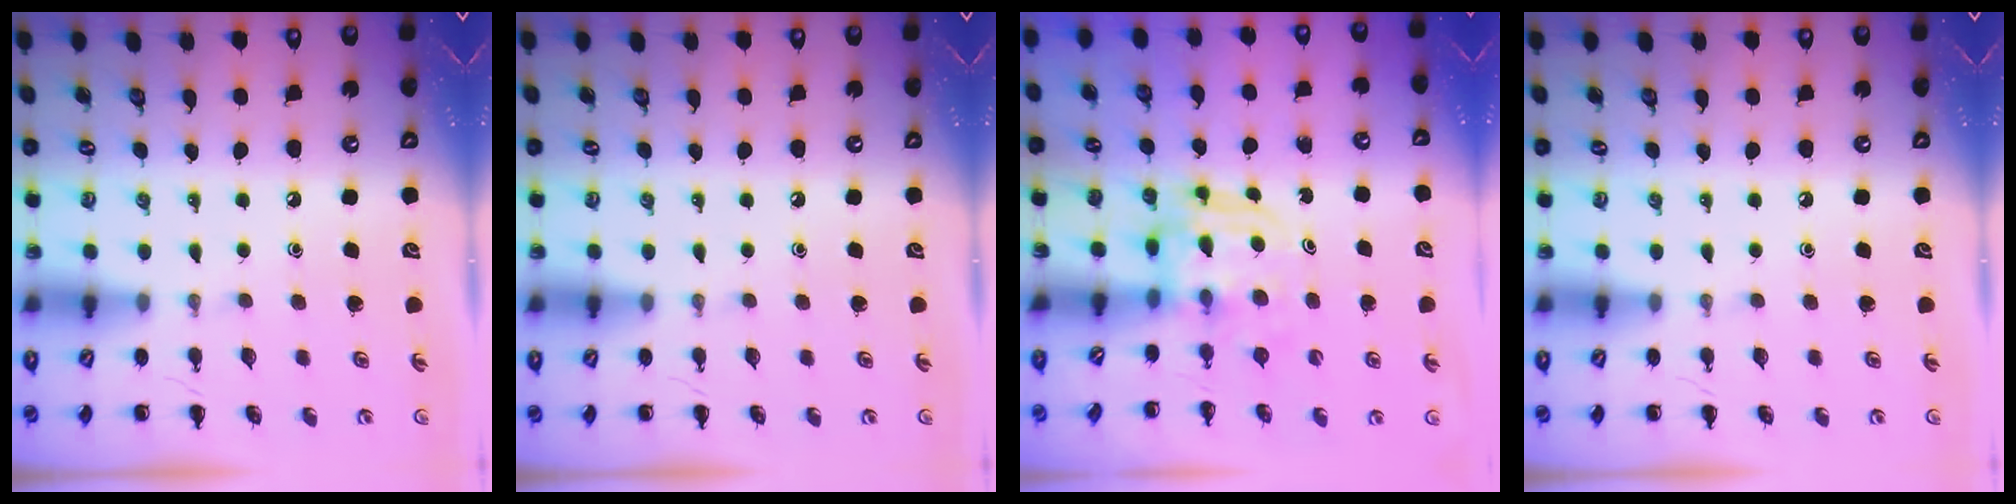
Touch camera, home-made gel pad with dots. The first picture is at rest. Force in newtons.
{"total": 0.0}
{"total": 3.7, "press": 3.7, "slide": 0.2}
{"total": 0.0}